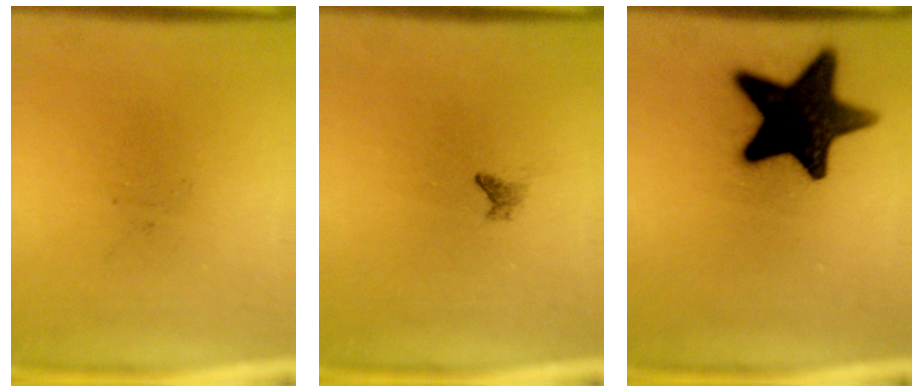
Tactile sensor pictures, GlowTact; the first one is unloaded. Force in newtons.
{"total": 0.8}
{"total": 16.9}